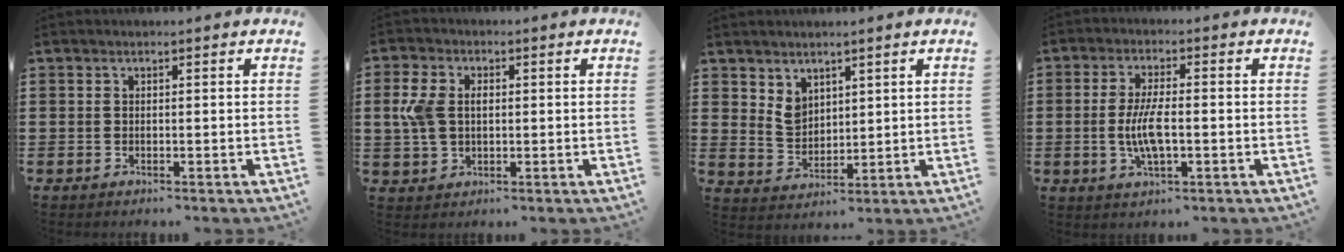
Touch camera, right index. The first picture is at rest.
{"total": 4.9, "force": [0.5, 3.4, 3.5], "torque": [-0.098, 0.006, -0.001]}
{"total": 4.2, "force": [2.7, 2.9, 1.3], "torque": [-0.037, 0.006, 0.053]}
{"total": 6.2, "force": [-1.0, 1.8, 5.8], "torque": [-0.127, -0.005, -0.026]}